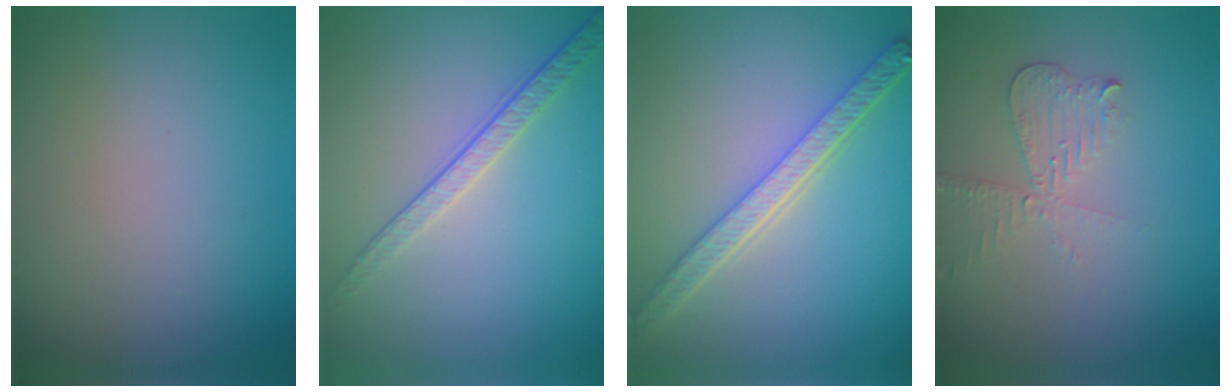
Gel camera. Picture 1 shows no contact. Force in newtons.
{"total": 2.4, "press": 2.0, "slide": 1.4}
{"total": 4.8, "press": 3.8, "slide": 3.0}
{"total": 2.8, "press": 2.6, "slide": 0.9}